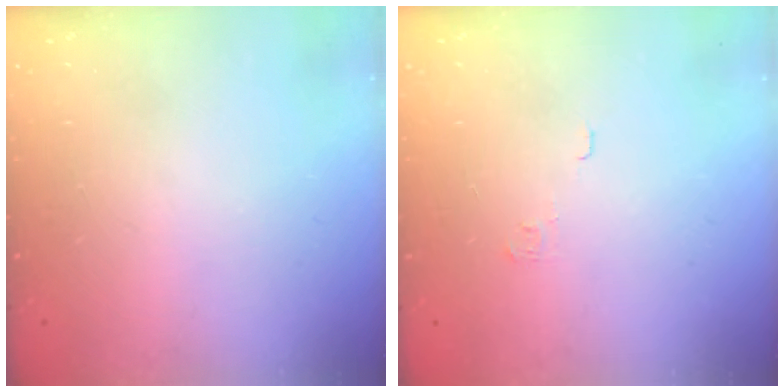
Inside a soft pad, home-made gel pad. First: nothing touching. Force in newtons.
{"total": 2.3, "press": 2.3, "slide": 0.3}